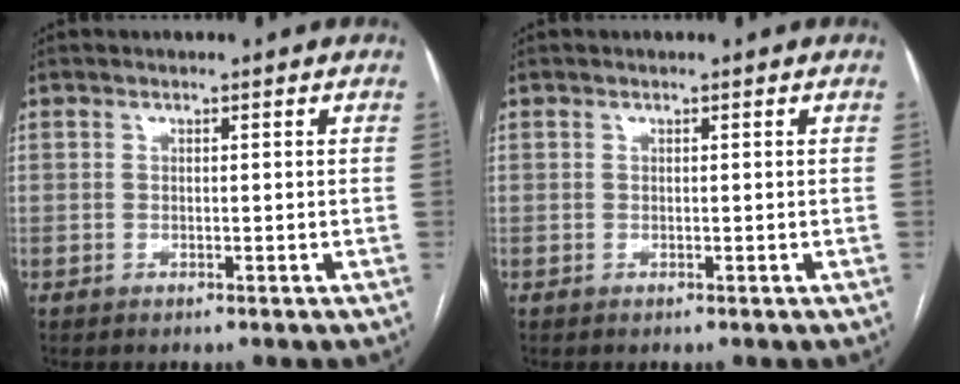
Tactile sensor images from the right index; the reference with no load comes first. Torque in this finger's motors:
{"motor_torque": [0.02, 0.03, 0.01, 0.00]}